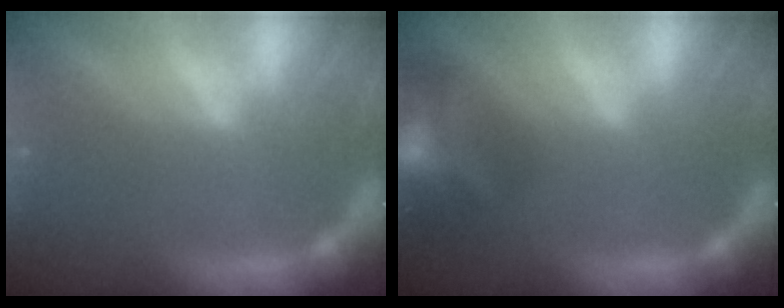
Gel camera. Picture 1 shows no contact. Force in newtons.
{"total": 9.0}